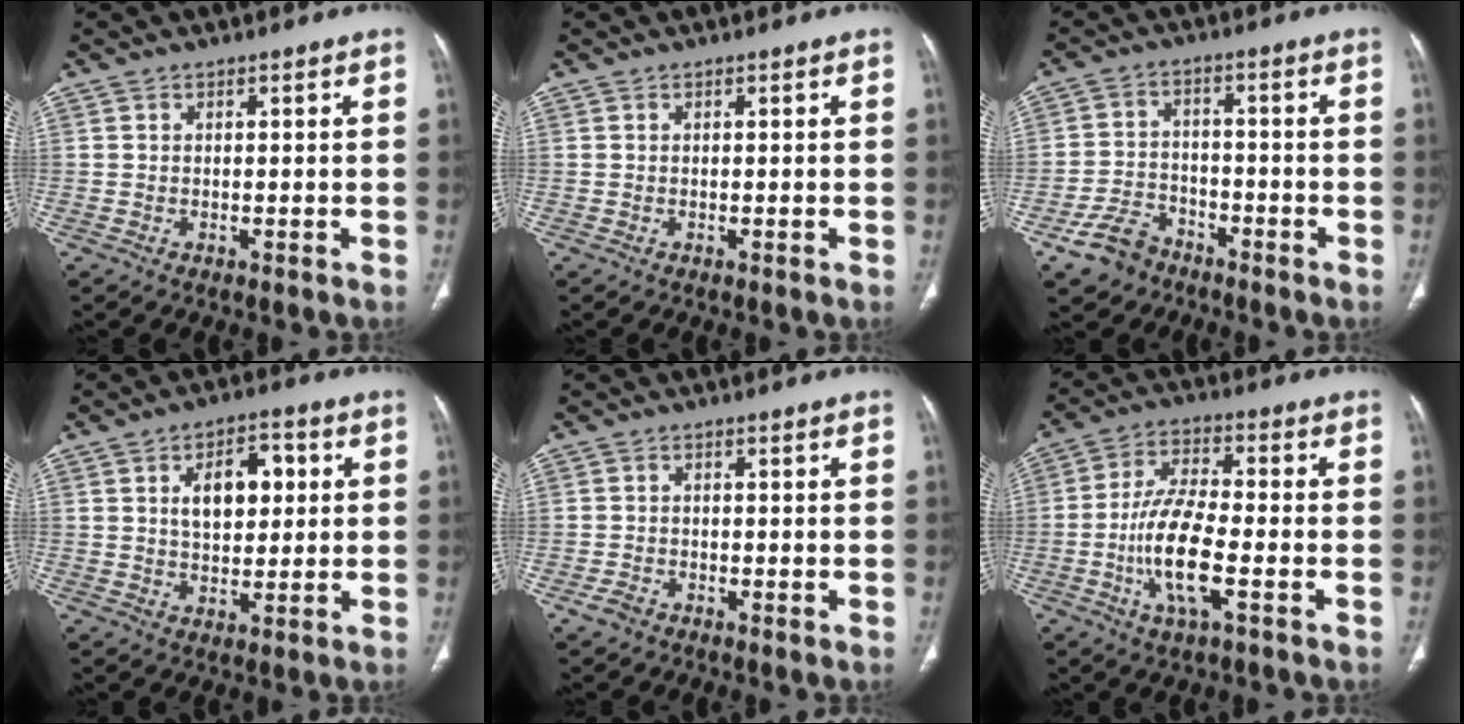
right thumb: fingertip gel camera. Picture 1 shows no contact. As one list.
[{"total": 0.0}, {"total": 7.4, "force": [-5.0, 4.9, 2.3], "torque": [-0.034, 0.026, -0.091]}, {"total": 9.4, "force": [2.2, 5.6, 7.3], "torque": [-0.086, 0.005, 0.035]}, {"total": 2.1, "force": [-1.3, 1.3, 1.0], "torque": [-0.020, 0.003, -0.023]}, {"total": 12.1, "force": [-3.4, 3.9, 10.9], "torque": [-0.221, 0.014, -0.068]}]